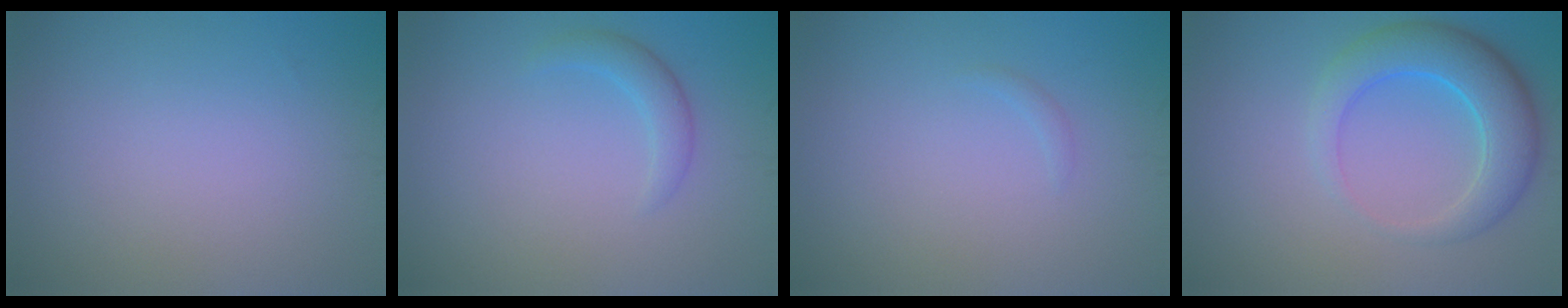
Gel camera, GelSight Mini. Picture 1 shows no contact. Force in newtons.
{"total": 1.8, "press": 1.8, "slide": 0.0}
{"total": 0.5, "press": 0.5, "slide": 0.1}
{"total": 5.7, "press": 5.7, "slide": 0.4}